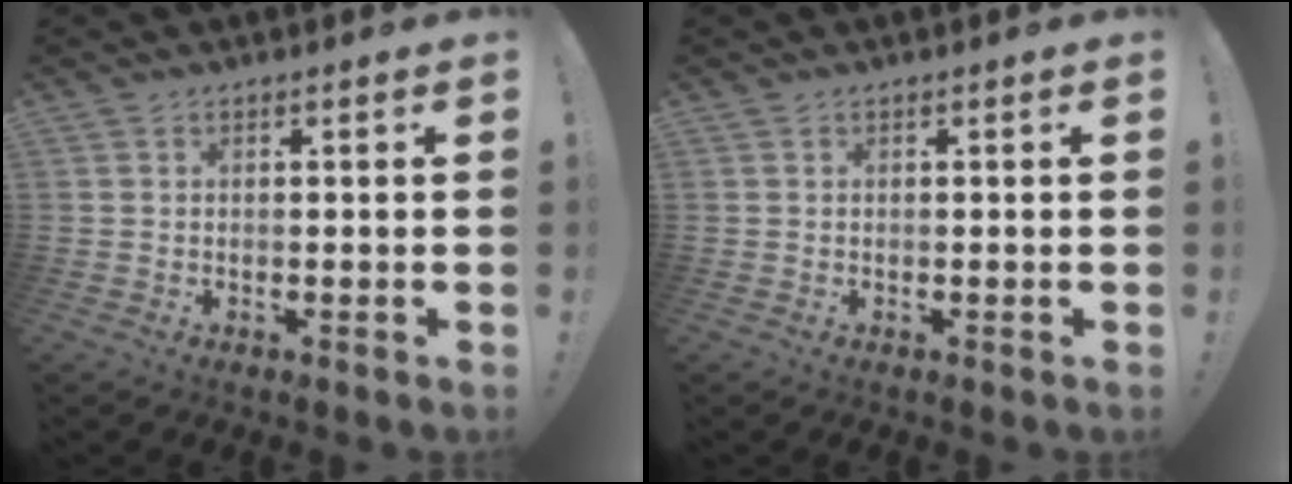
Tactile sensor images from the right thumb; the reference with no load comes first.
{"total": 0.0}